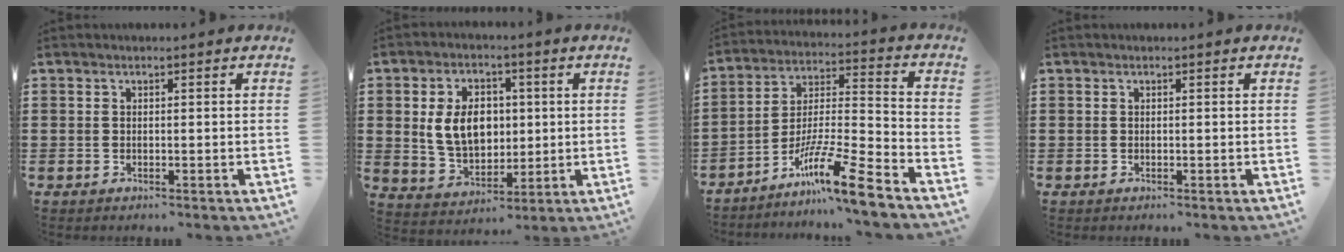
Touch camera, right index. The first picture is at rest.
{"total": 8.5, "force": [1.1, 6.0, 5.8], "torque": [-0.125, 0.009, 0.014]}
{"total": 12.0, "force": [-9.2, 0.1, 7.7], "torque": [-0.131, 0.006, -0.178]}
{"total": 0.0}